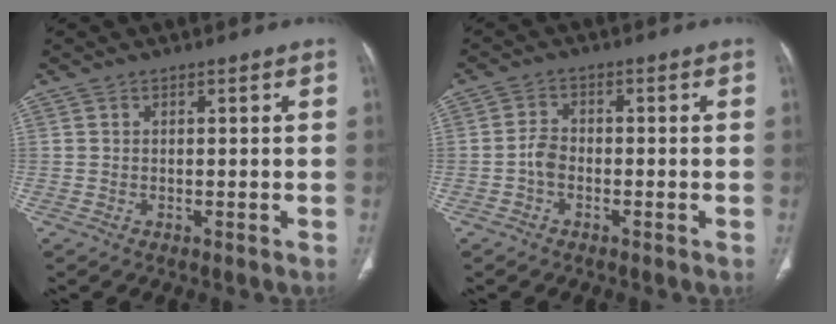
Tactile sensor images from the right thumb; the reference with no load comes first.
{"total": 2.7, "force": [-1.1, 1.8, 1.8], "torque": [-0.031, 0.012, -0.026]}